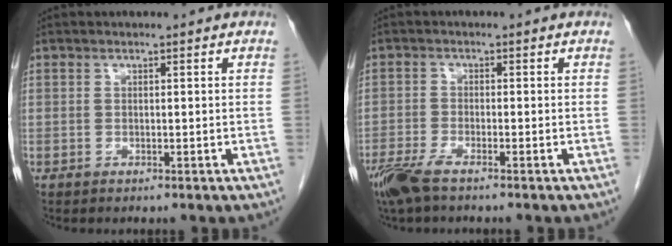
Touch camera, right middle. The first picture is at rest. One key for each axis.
{"total": 5.0, "fx": -3.6, "fy": 0.9, "fz": 3.4, "tx": -0.073, "ty": -0.013, "tz": -0.071}